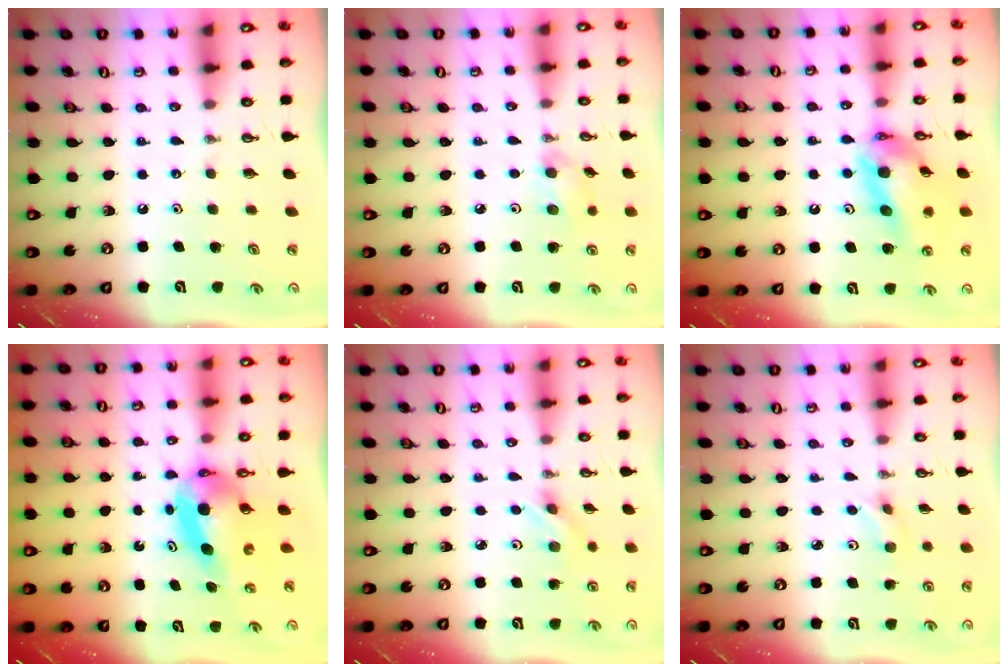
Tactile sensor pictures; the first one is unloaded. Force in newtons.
{"total": 7.3, "press": 6.7, "slide": 2.9}
{"total": 14.1, "press": 14.0, "slide": 1.5}
{"total": 6.0, "press": 5.9, "slide": 0.4}
{"total": 4.1, "press": 3.8, "slide": 1.3}
{"total": 3.8, "press": 3.7, "slide": 0.9}